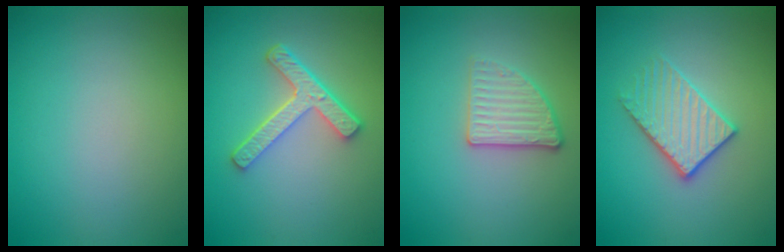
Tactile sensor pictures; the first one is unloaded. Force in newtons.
{"total": 4.4, "press": 3.3, "slide": 2.9}
{"total": 2.6, "press": 2.4, "slide": 1.0}
{"total": 3.2, "press": 3.0, "slide": 1.1}